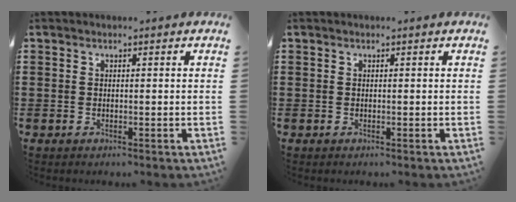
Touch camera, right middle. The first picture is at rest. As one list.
[{"total": 0.0}]